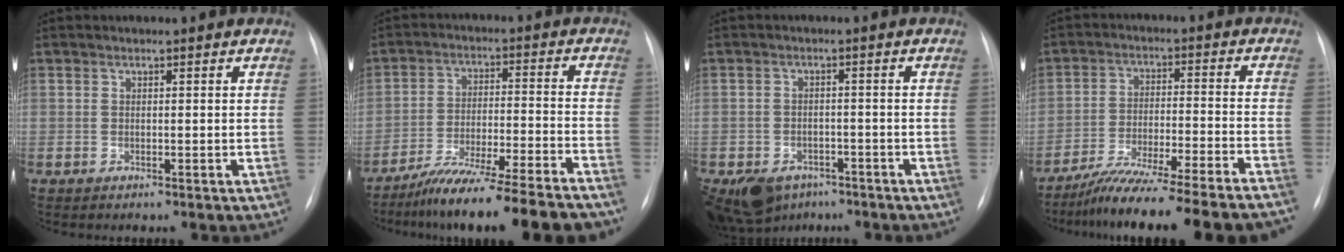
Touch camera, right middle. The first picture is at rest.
{"total": 17.1, "force": [-14.7, -0.1, 8.9], "torque": [-0.132, -0.014, -0.234]}
{"total": 10.5, "force": [-6.7, 7.2, 3.8], "torque": [-0.087, -0.002, -0.091]}
{"total": 21.4, "force": [-18.9, -0.4, 10.0], "torque": [-0.127, -0.030, -0.282]}